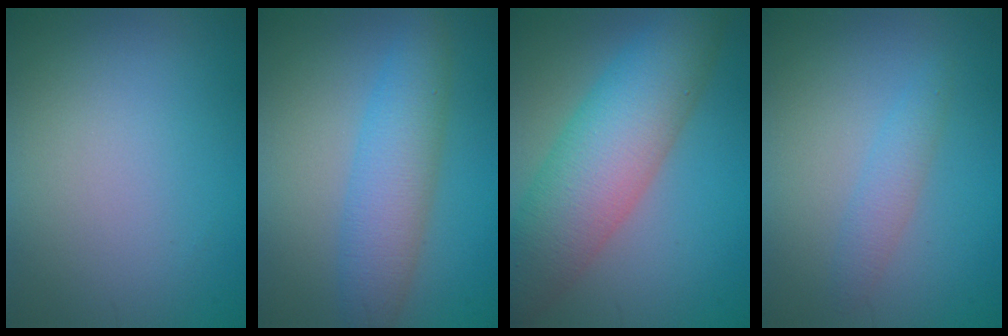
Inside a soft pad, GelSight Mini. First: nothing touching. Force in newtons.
{"total": 4.8, "press": 4.8, "slide": 0.1}
{"total": 8.1, "press": 8.1, "slide": 0.5}
{"total": 1.8, "press": 1.8, "slide": 0.1}